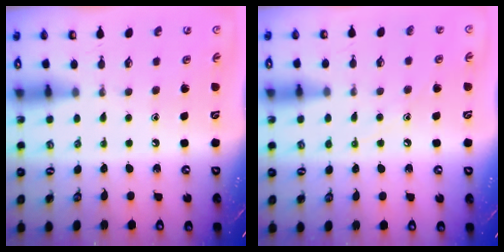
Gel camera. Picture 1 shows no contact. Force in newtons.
{"total": 6.6, "press": 6.6, "slide": 0.5}